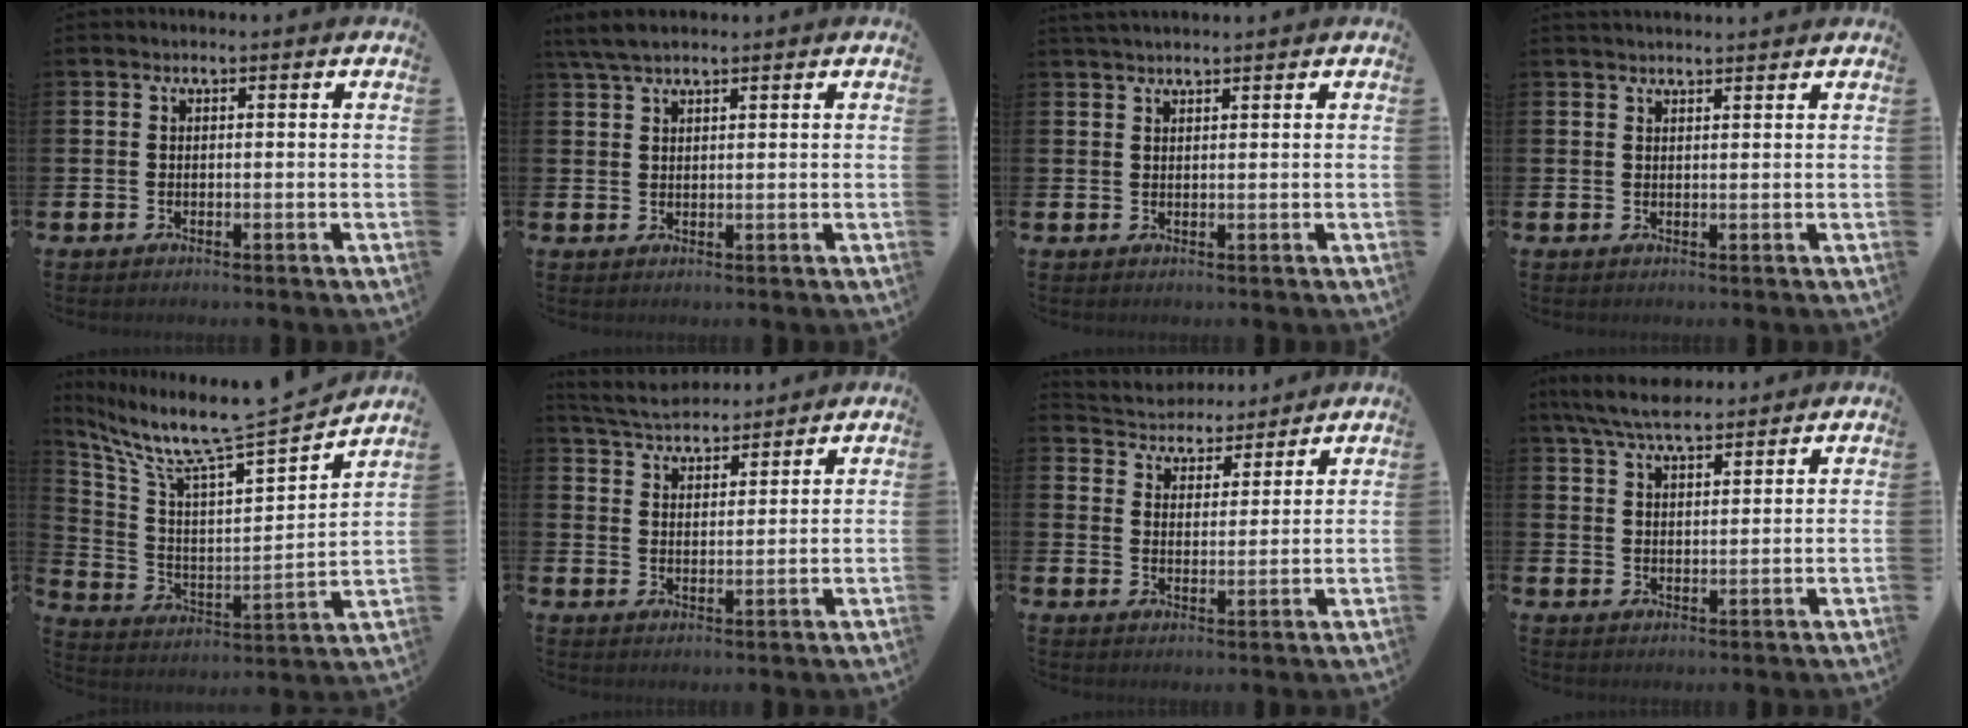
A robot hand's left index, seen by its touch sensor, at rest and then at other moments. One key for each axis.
{"total": 3.7, "fx": 3.1, "fy": 0.9, "fz": 1.8, "tx": -0.037, "ty": -0.003, "tz": 0.057}
{"total": 1.6, "fx": 1.5, "fy": 0.1, "fz": 0.3, "tx": -0.006, "ty": -0.001, "tz": 0.028}
{"total": 1.6, "fx": 1.6, "fy": 0.2, "fz": 0.2, "tx": 0.005, "ty": -0.008, "tz": 0.027}
{"total": 9.2, "fx": 8.3, "fy": 0.3, "fz": 3.9, "tx": -0.116, "ty": -0.074, "tz": 0.133}
{"total": 4.9, "fx": 4.8, "fy": 0.7, "fz": 0.2, "tx": -0.027, "ty": -0.029, "tz": 0.086}
{"total": 4.4, "fx": 4.2, "fy": 1.3, "fz": -0.5, "tx": -0.015, "ty": -0.031, "tz": 0.071}
{"total": 6.8, "fx": 6.2, "fy": 1.5, "fz": 2.3, "tx": -0.057, "ty": -0.024, "tz": 0.113}